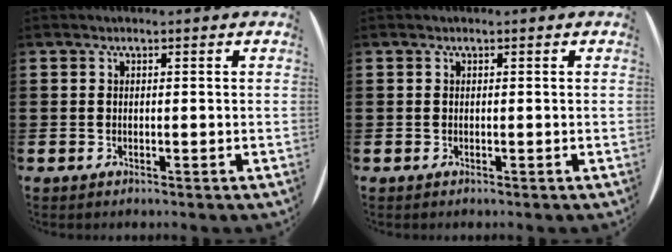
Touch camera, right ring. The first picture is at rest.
{"total": 0.0}